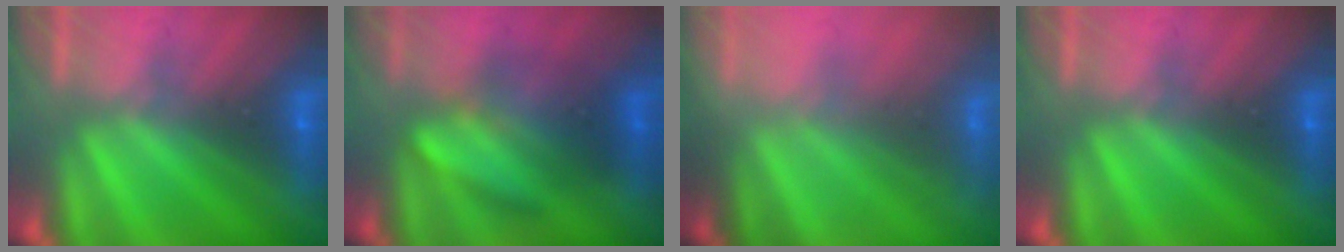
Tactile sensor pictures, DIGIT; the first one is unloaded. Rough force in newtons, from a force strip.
{"total": 3.5}
{"total": 7.7}
{"total": 0.0}